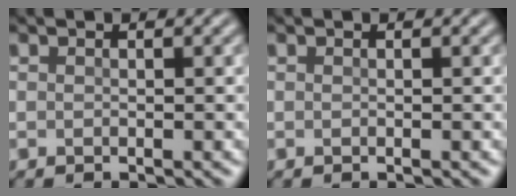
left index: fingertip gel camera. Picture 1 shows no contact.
{"total": 0.0}